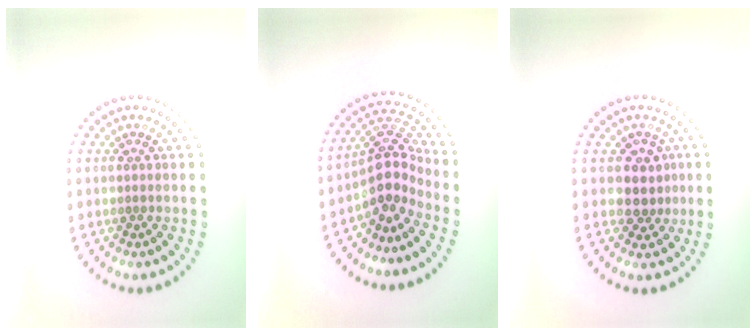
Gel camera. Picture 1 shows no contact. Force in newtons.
{"total": 4.1, "press": 3.0, "slide": 2.8}
{"total": 2.6, "press": 2.2, "slide": 1.4}